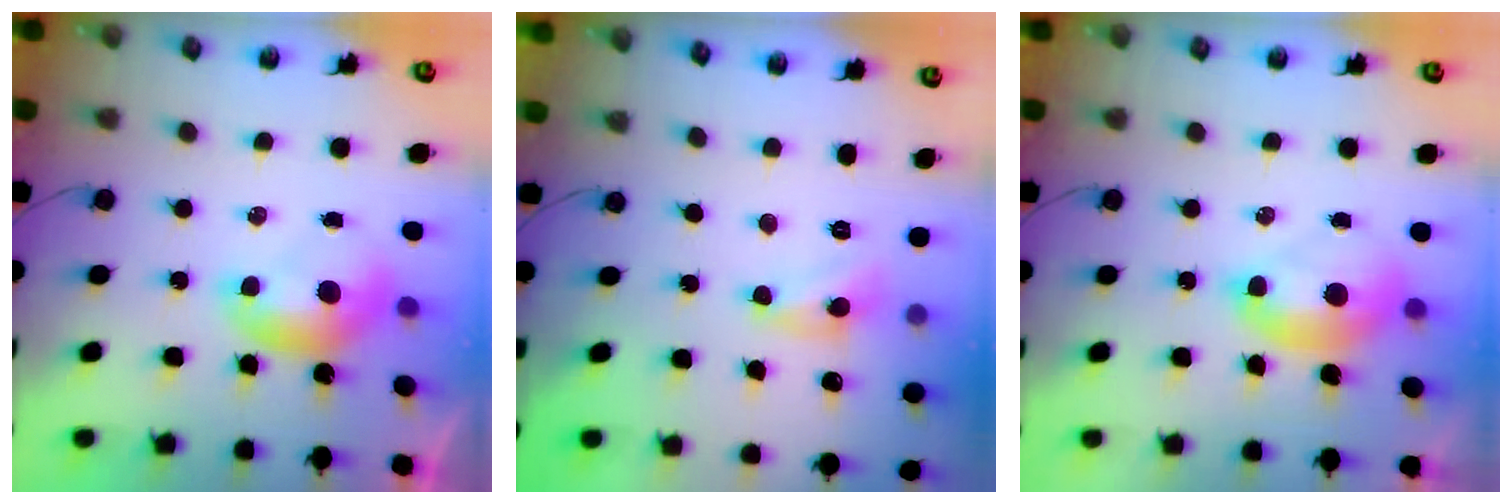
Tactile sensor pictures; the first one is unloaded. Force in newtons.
{"total": 2.5, "press": 2.5, "slide": 0.3}
{"total": 2.6, "press": 2.6, "slide": 0.6}